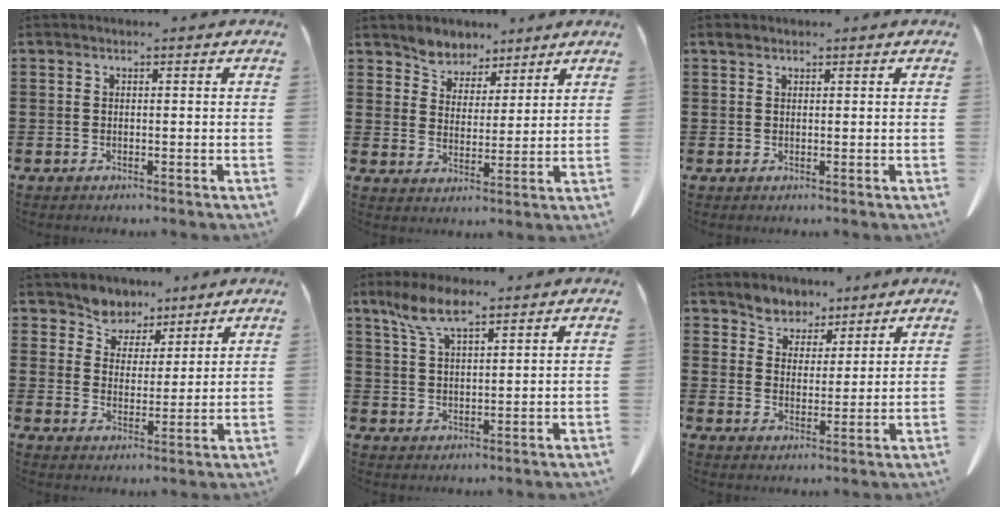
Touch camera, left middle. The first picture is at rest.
{"total": 4.8, "force": [4.3, 2.0, -0.4], "torque": [-0.020, -0.019, 0.079]}
{"total": 0.8, "force": [0.7, 0.3, 0.3], "torque": [-0.008, 0.000, 0.015]}
{"total": 5.3, "force": [4.7, 2.5, -0.5], "torque": [-0.024, -0.024, 0.085]}
{"total": 6.6, "force": [4.5, 1.7, 4.5], "torque": [-0.099, -0.002, 0.082]}
{"total": 4.7, "force": [4.2, 2.0, -0.4], "torque": [-0.018, -0.016, 0.078]}